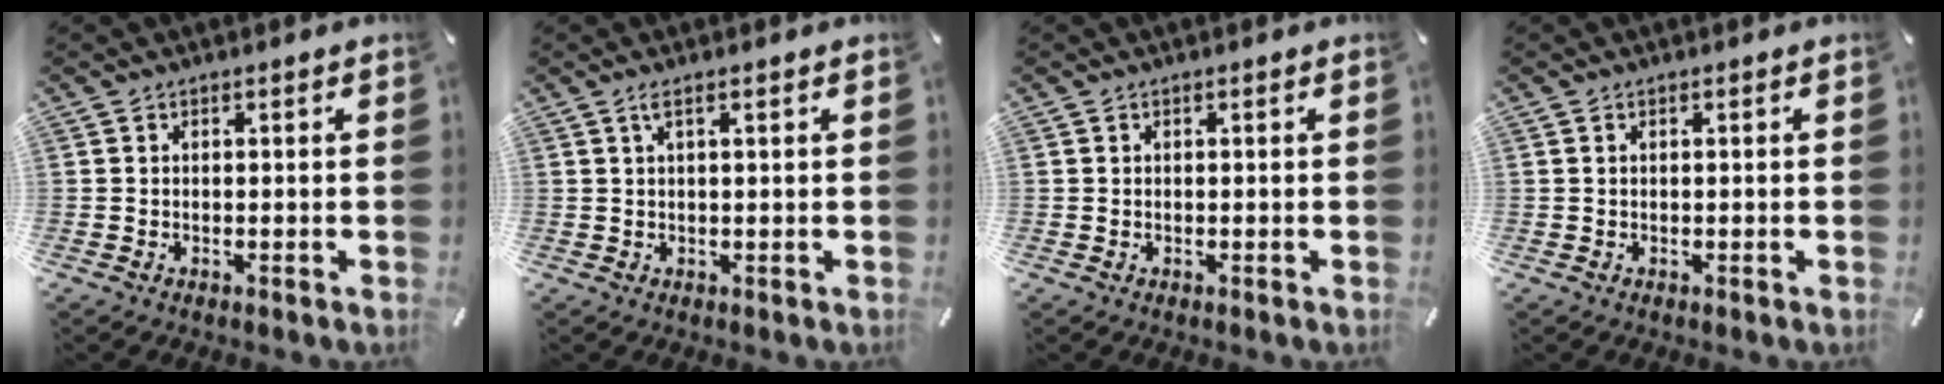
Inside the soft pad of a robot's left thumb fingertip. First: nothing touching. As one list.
[{"total": 2.0, "force": [0.8, 0.2, 1.8], "torque": [-0.037, 0.001, 0.012]}, {"total": 0.0}, {"total": 0.0}]